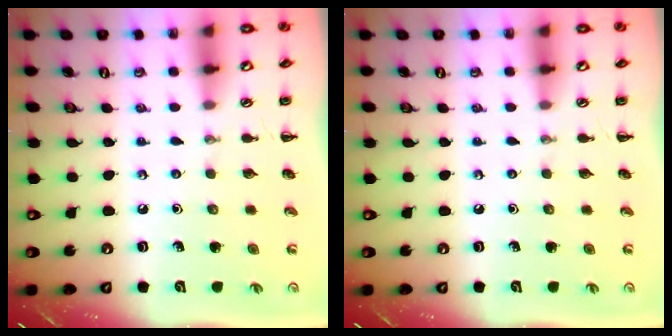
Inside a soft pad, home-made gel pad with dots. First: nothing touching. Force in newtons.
{"total": 0.0}